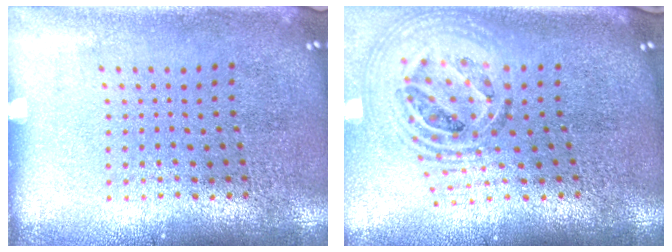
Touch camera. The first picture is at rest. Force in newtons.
{"total": 1.9, "press": 1.6, "slide": 1.1}